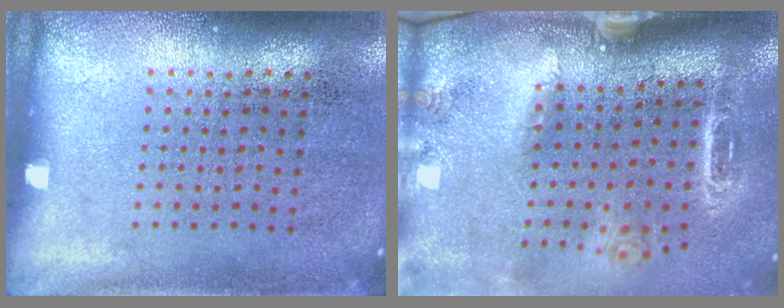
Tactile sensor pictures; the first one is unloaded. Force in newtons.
{"total": 2.2, "press": 1.9, "slide": 1.0}